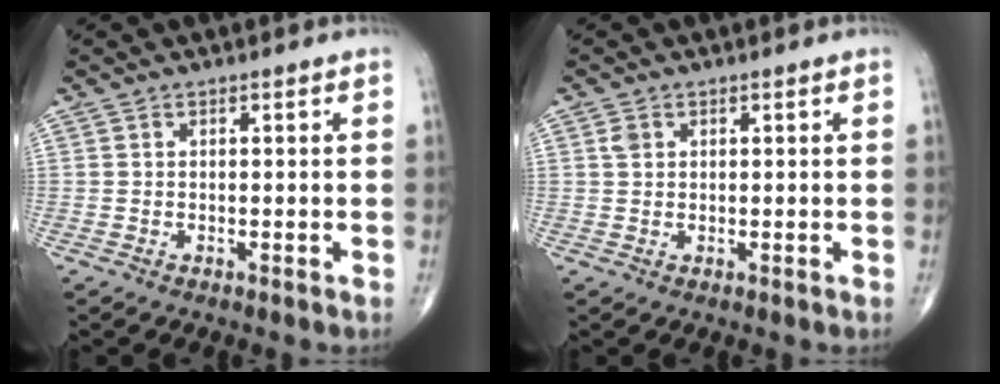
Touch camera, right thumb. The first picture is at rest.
{"total": 1.6, "force": [0.6, 1.2, 0.8], "torque": [-0.013, 0.002, 0.013]}